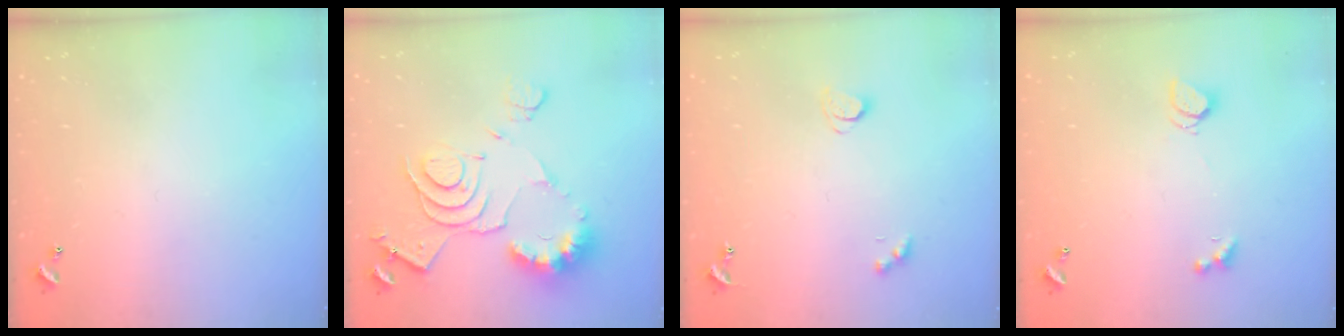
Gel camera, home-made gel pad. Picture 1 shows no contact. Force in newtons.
{"total": 13.4, "press": 13.3, "slide": 1.5}
{"total": 1.7, "press": 1.6, "slide": 0.4}
{"total": 1.4, "press": 1.4, "slide": 0.5}